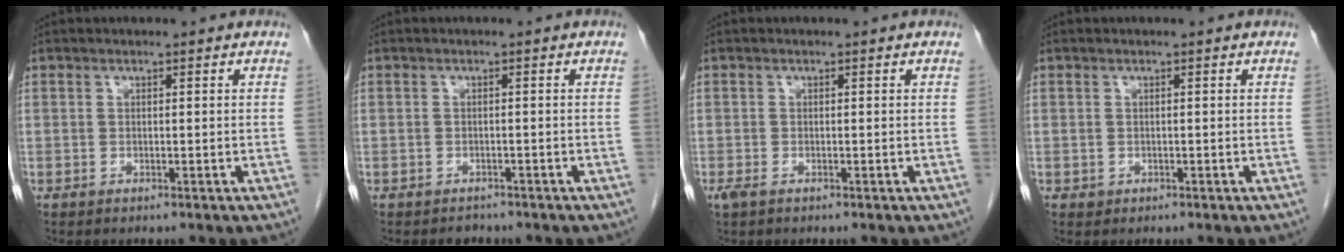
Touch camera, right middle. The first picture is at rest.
{"total": 1.6, "force": [-1.3, 0.9, 0.0], "torque": [-0.007, 0.000, -0.019]}
{"total": 1.4, "force": [-0.8, 0.6, 1.0], "torque": [-0.024, -0.004, -0.012]}
{"total": 0.6, "force": [-0.1, 0.5, 0.1], "torque": [-0.003, 0.002, 0.000]}